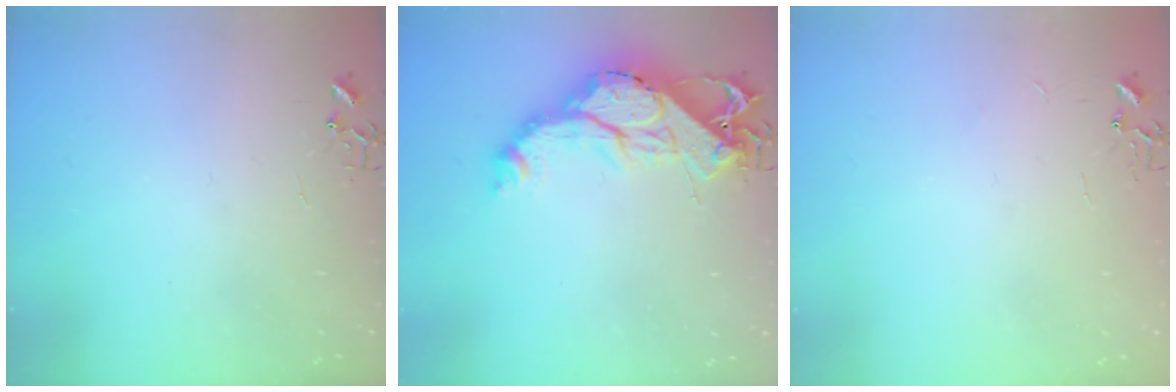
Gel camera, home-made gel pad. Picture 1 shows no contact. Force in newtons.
{"total": 18.0, "press": 17.9, "slide": 1.7}
{"total": 2.4, "press": 2.4, "slide": 0.3}